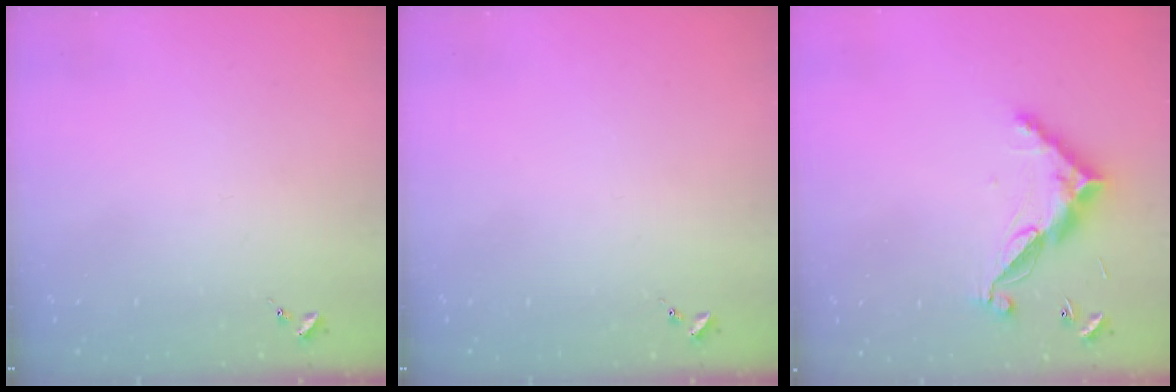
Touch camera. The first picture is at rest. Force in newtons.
{"total": 0.0}
{"total": 12.2, "press": 12.1, "slide": 0.3}